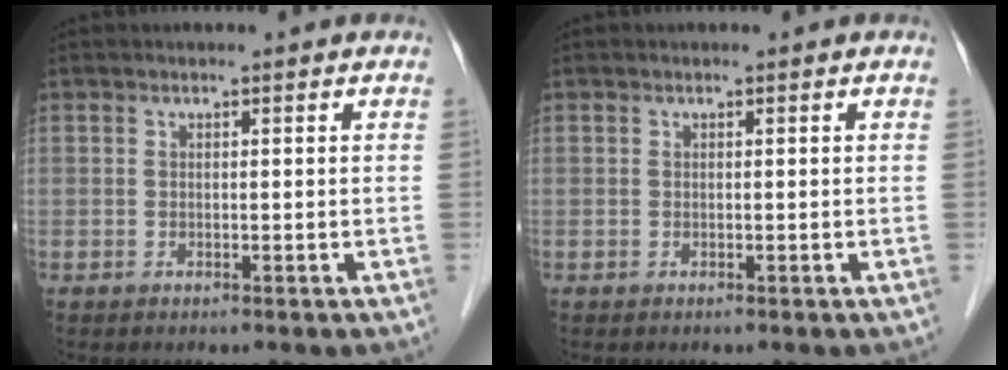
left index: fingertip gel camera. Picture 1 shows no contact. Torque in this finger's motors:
{"motor_torque": [-0.06, 0.07, 0.00, -0.01]}